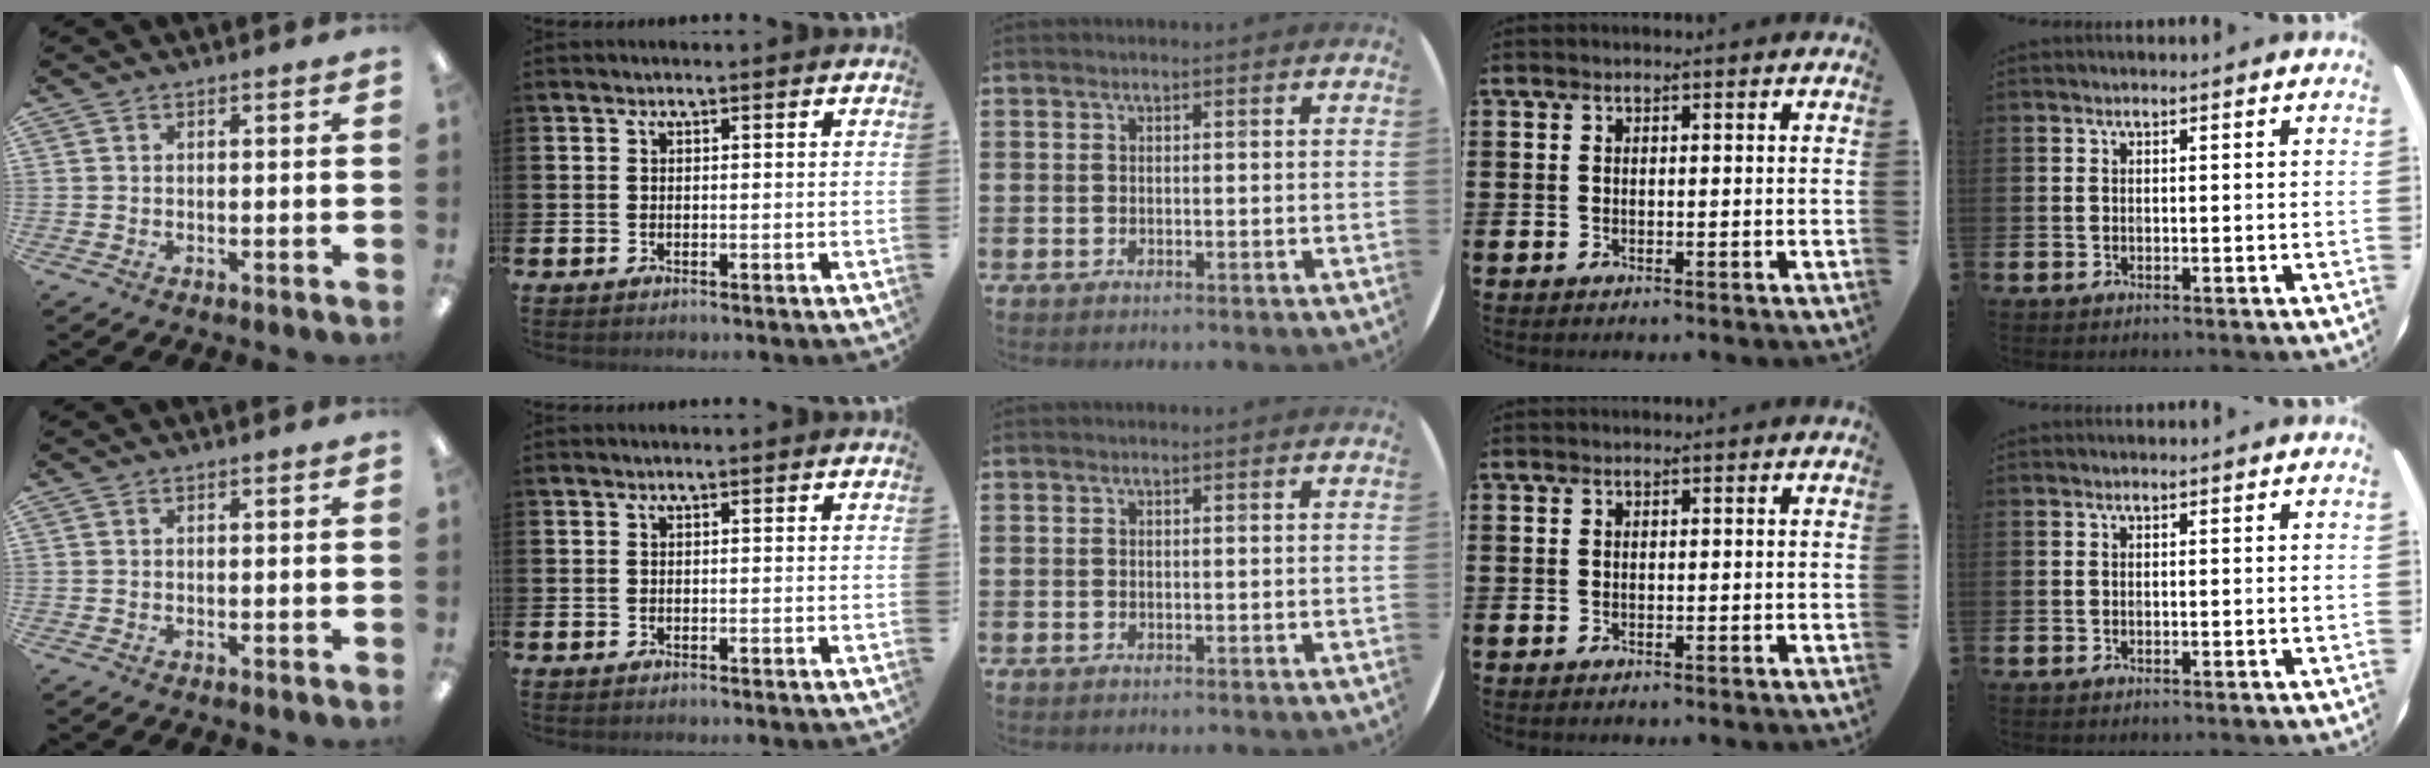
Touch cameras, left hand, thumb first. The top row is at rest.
{}